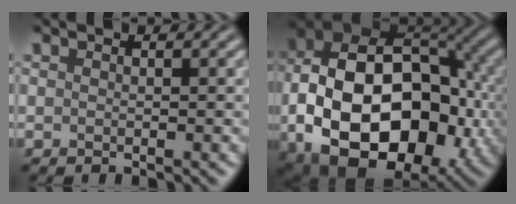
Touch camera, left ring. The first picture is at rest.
{"total": 19.2, "force": [-3.1, 13.1, 13.7], "torque": [-0.241, -0.015, -0.034]}